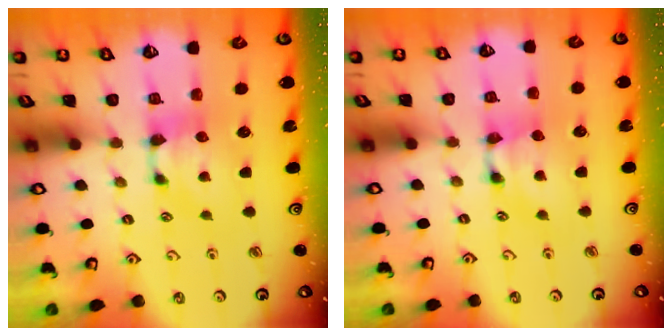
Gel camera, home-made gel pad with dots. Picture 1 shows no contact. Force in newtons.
{"total": 1.6, "press": 1.6, "slide": 0.1}